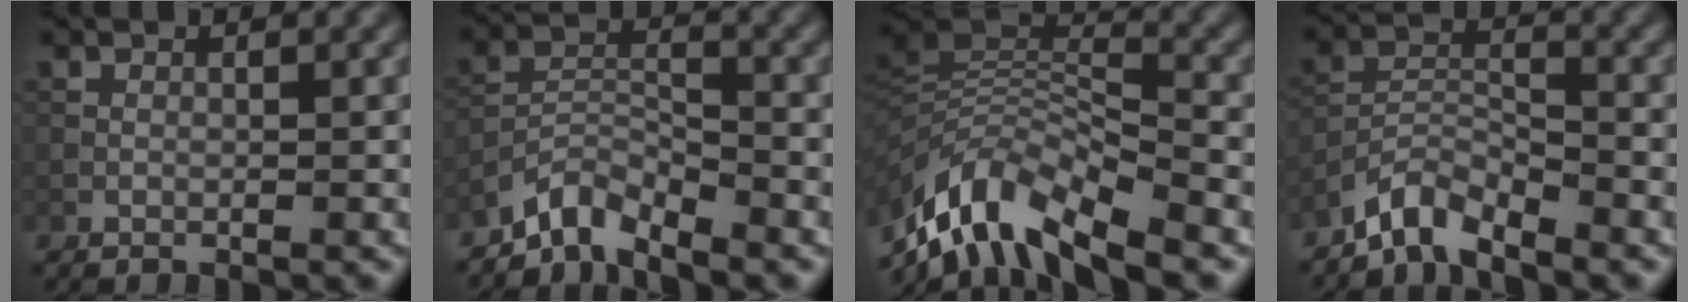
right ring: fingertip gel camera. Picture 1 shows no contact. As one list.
[{"total": 3.5, "force": [-3.2, 0.9, 1.2], "torque": [-0.019, 0.004, -0.074]}, {"total": 10.2, "force": [-6.9, 3.5, 6.7], "torque": [-0.124, 0.008, -0.137]}, {"total": 3.7, "force": [-3.3, 1.0, 1.4], "torque": [-0.025, 0.003, -0.077]}]